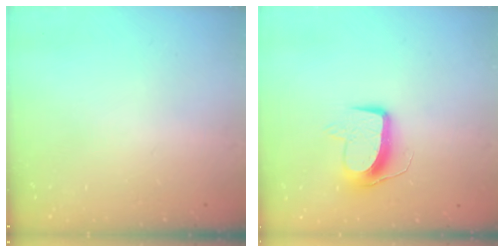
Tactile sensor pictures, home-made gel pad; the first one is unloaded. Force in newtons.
{"total": 10.4, "press": 10.3, "slide": 0.8}